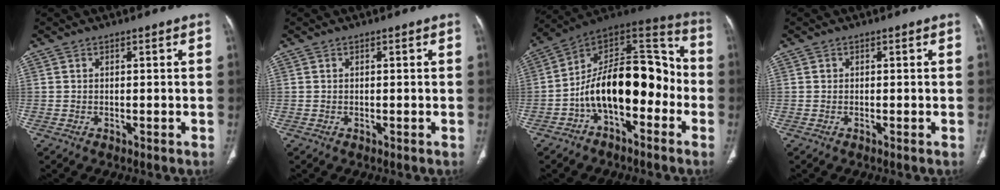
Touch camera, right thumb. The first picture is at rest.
{"total": 0.0}
{"total": 19.5, "force": [-4.8, 10.4, 15.8], "torque": [-0.218, 0.084, -0.085]}
{"total": 0.0}